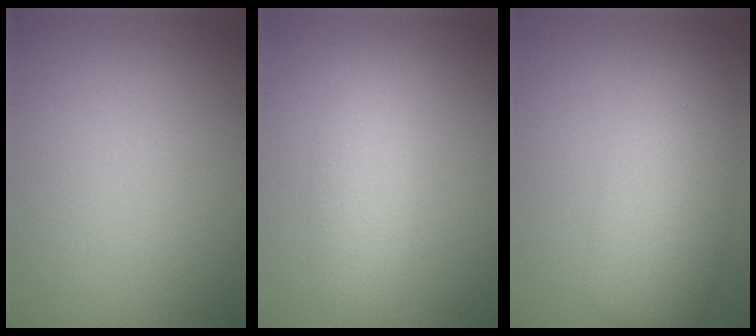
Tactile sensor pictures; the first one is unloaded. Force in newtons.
{"total": 2.6, "press": 2.6, "slide": 0.1}
{"total": 5.6, "press": 5.6, "slide": 0.1}